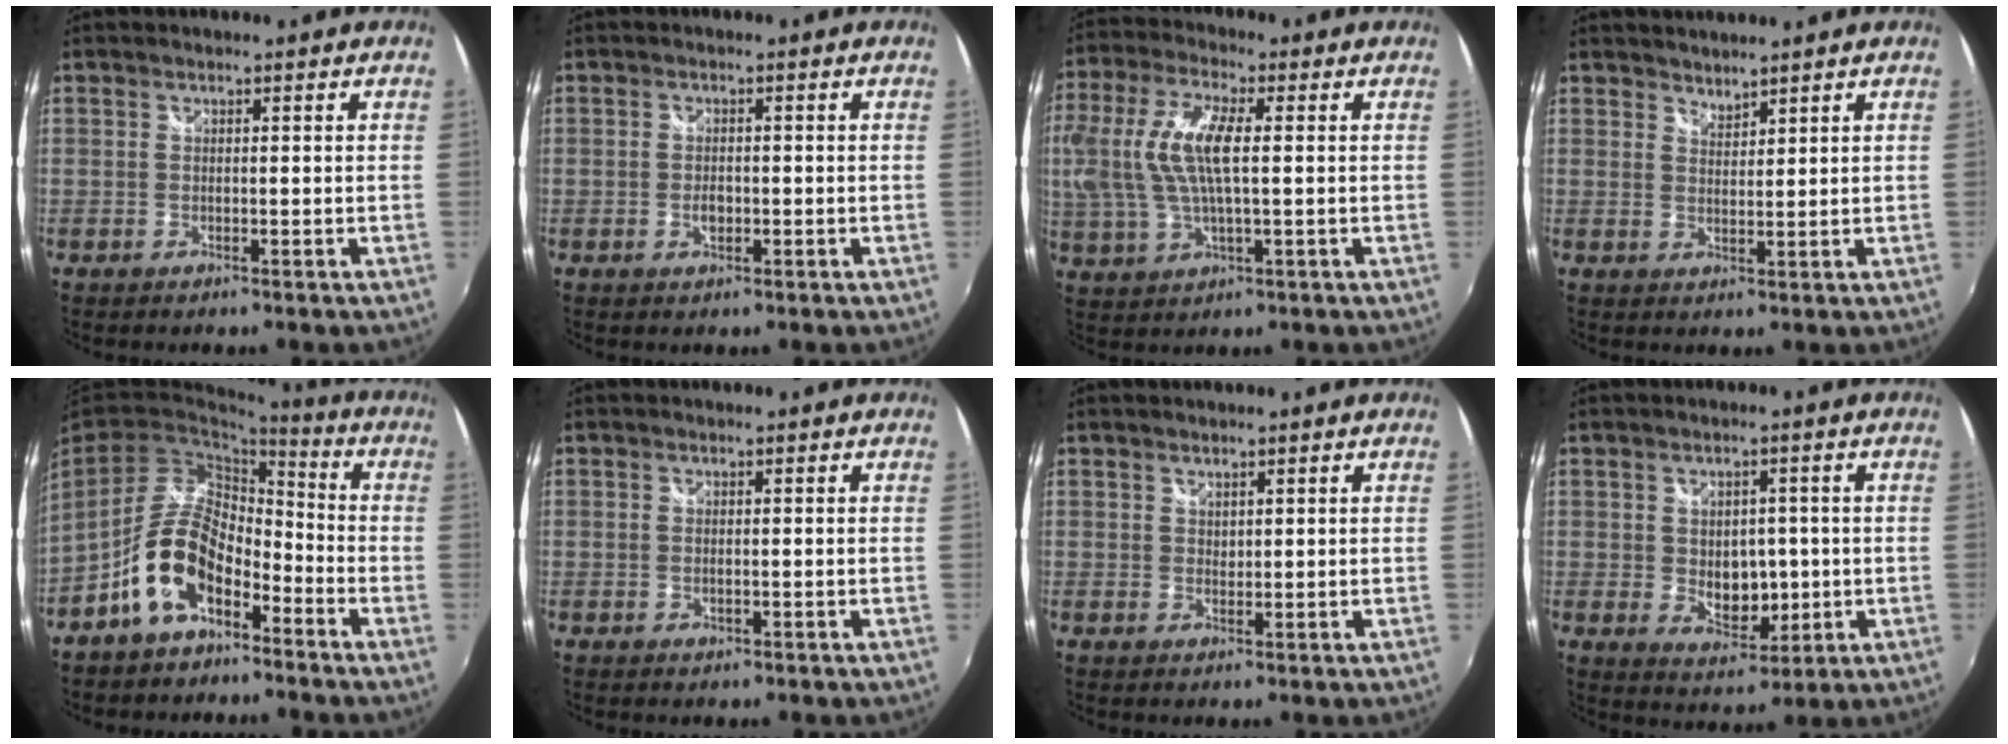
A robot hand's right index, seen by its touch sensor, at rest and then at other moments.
{"total": 2.3, "force": [-0.5, 1.4, 1.7], "torque": [-0.029, -0.001, -0.010]}
{"total": 14.9, "force": [1.3, 5.6, 13.8], "torque": [-0.276, 0.005, 0.026]}
{"total": 2.2, "force": [2.1, 0.5, 0.3], "torque": [0.001, 0.001, 0.037]}
{"total": 11.9, "force": [-6.6, 6.3, 7.7], "torque": [-0.153, 0.016, -0.113]}
{"total": 1.0, "force": [-0.1, 0.7, 0.7], "torque": [-0.014, -0.002, -0.003]}
{"total": 1.1, "force": [0.9, 0.6, 0.2], "torque": [0.001, 0.001, 0.016]}
{"total": 7.6, "force": [-0.5, 5.5, 5.2], "torque": [-0.083, -0.010, 0.006]}